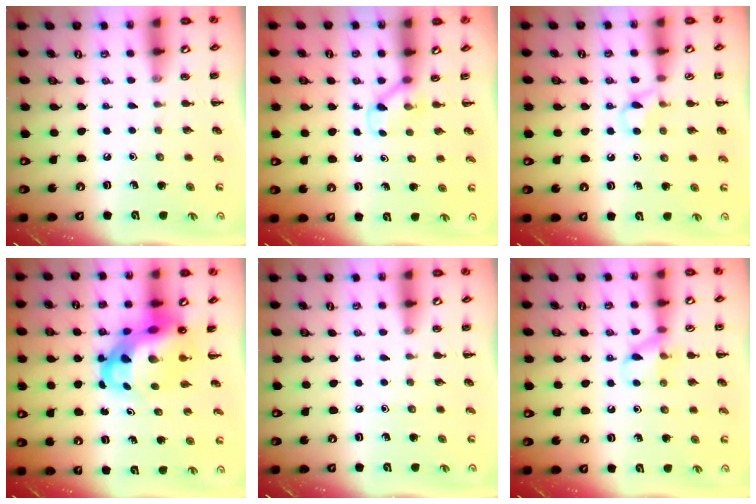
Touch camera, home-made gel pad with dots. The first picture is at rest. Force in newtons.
{"total": 2.8, "press": 2.6, "slide": 0.9}
{"total": 4.3, "press": 4.0, "slide": 1.5}
{"total": 6.3, "press": 6.2, "slide": 1.0}
{"total": 0.0}
{"total": 8.8, "press": 8.6, "slide": 1.6}